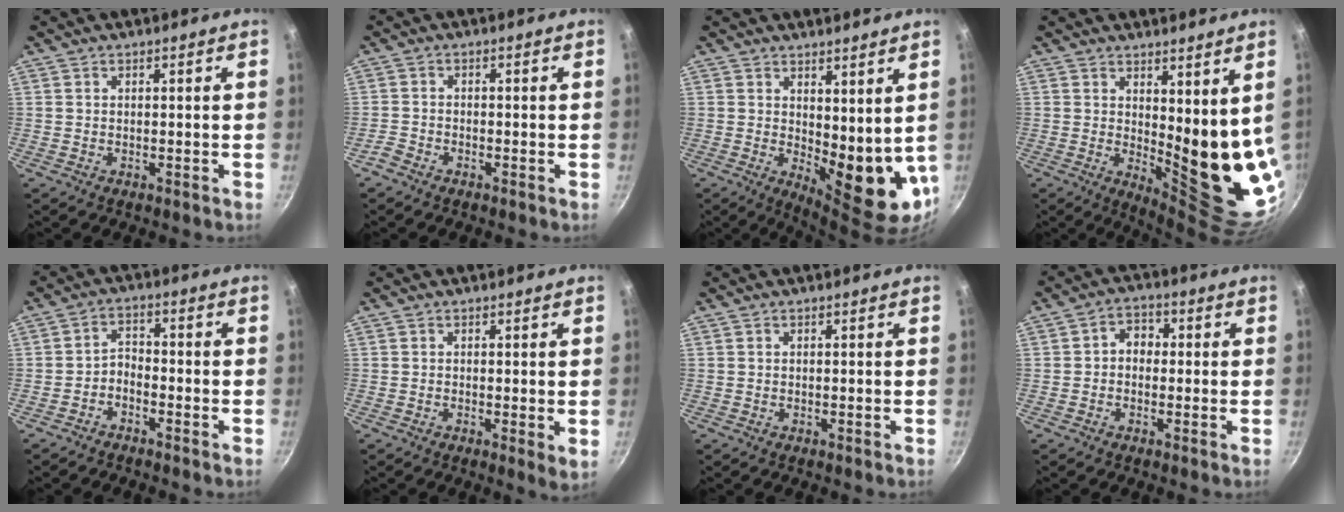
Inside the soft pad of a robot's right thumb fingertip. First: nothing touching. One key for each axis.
{"total": 2.1, "fx": -1.8, "fy": 0.9, "fz": 0.7, "tx": -0.030, "ty": 0.016, "tz": -0.038}
{"total": 10.3, "fx": 2.8, "fy": 4.3, "fz": 9.0, "tx": -0.099, "ty": -0.046, "tz": 0.052}
{"total": 13.7, "fx": 2.8, "fy": 4.9, "fz": 12.5, "tx": -0.121, "ty": -0.052, "tz": 0.054}
{"total": 2.7, "fx": -2.5, "fy": 0.7, "fz": 0.8, "tx": -0.011, "ty": 0.034, "tz": -0.048}
{"total": 1.4, "fx": 0.1, "fy": -0.2, "fz": 1.4, "tx": -0.017, "ty": -0.012, "tz": 0.001}
{"total": 0.0}
{"total": 4.3, "fx": -0.1, "fy": 3.5, "fz": 2.5, "tx": -0.013, "ty": 0.014, "tz": -0.014}